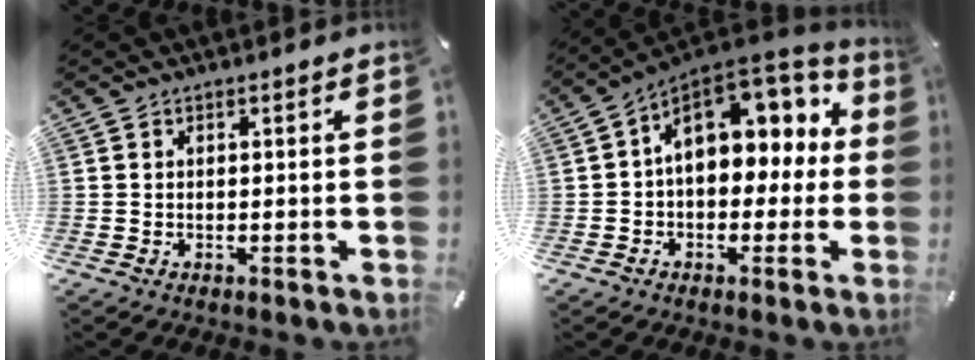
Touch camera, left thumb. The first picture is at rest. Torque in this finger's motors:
{"motor_torque": [2.07, 2.94, 1.57, -0.29, 0.21]}